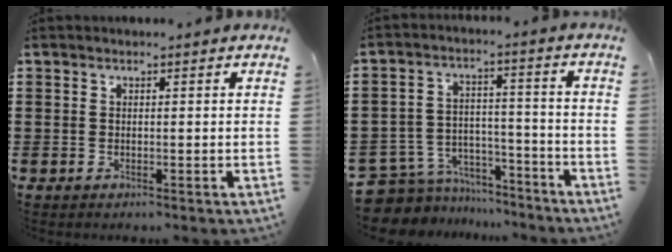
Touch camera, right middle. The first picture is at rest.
{"total": 7.0, "force": [-6.5, 2.5, 0.6], "torque": [-0.037, 0.004, -0.133]}